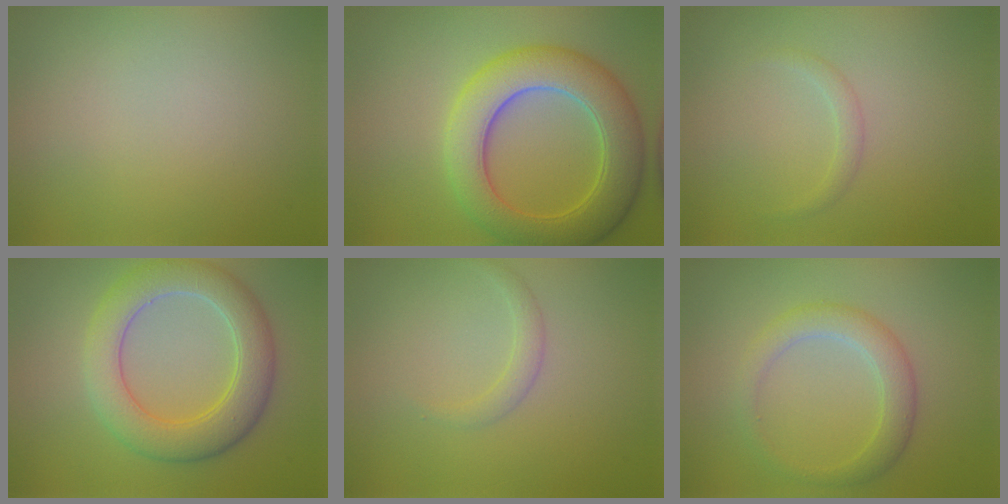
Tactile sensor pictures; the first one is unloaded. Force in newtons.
{"total": 7.4, "press": 7.4, "slide": 0.5}
{"total": 0.9, "press": 0.9, "slide": 0.0}
{"total": 6.0, "press": 6.0, "slide": 0.4}
{"total": 1.1, "press": 1.1, "slide": 0.1}
{"total": 2.8, "press": 2.8, "slide": 0.1}